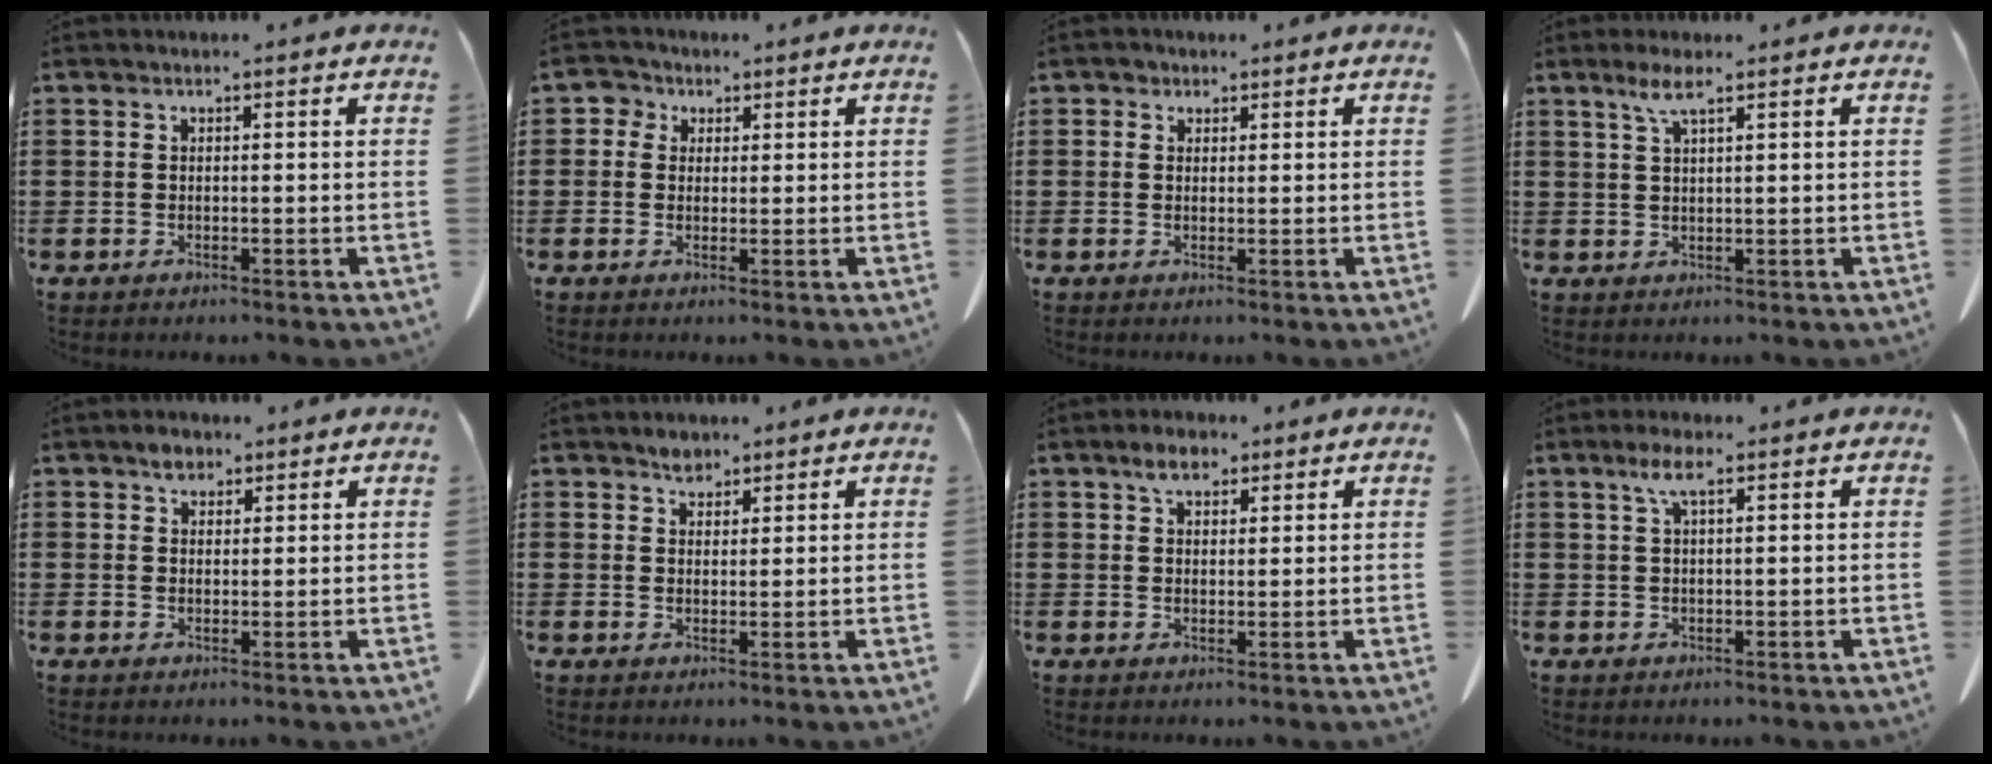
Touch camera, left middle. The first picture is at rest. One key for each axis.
{"total": 2.3, "fx": 1.1, "fy": 2.0, "fz": 0.5, "tx": -0.021, "ty": 0.009, "tz": 0.017}
{"total": 1.2, "fx": 0.7, "fy": 1.0, "fz": 0.2, "tx": -0.008, "ty": 0.005, "tz": 0.014}
{"total": 3.4, "fx": 2.1, "fy": 0.4, "fz": 2.7, "tx": -0.059, "ty": 0.002, "tz": 0.036}
{"total": 2.5, "fx": 1.8, "fy": 1.4, "fz": 0.9, "tx": -0.013, "ty": 0.000, "tz": 0.034}
{"total": 2.3, "fx": 1.9, "fy": 1.1, "fz": 0.5, "tx": -0.013, "ty": 0.002, "tz": 0.038}
{"total": 3.7, "fx": 2.7, "fy": 1.7, "fz": 2.0, "tx": -0.037, "ty": 0.005, "tz": 0.048}
{"total": 3.5, "fx": 1.7, "fy": 0.8, "fz": 3.0, "tx": -0.064, "ty": 0.007, "tz": 0.029}